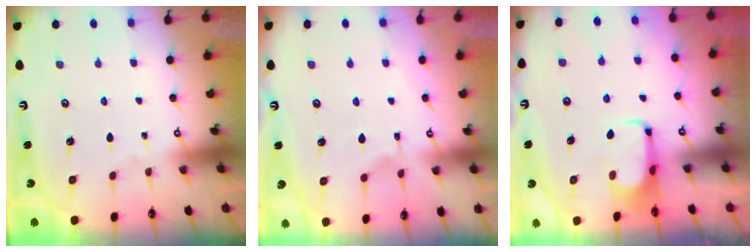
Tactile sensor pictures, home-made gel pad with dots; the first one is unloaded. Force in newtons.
{"total": 1.6, "press": 0.8, "slide": 1.4}
{"total": 1.3, "press": 1.2, "slide": 0.3}